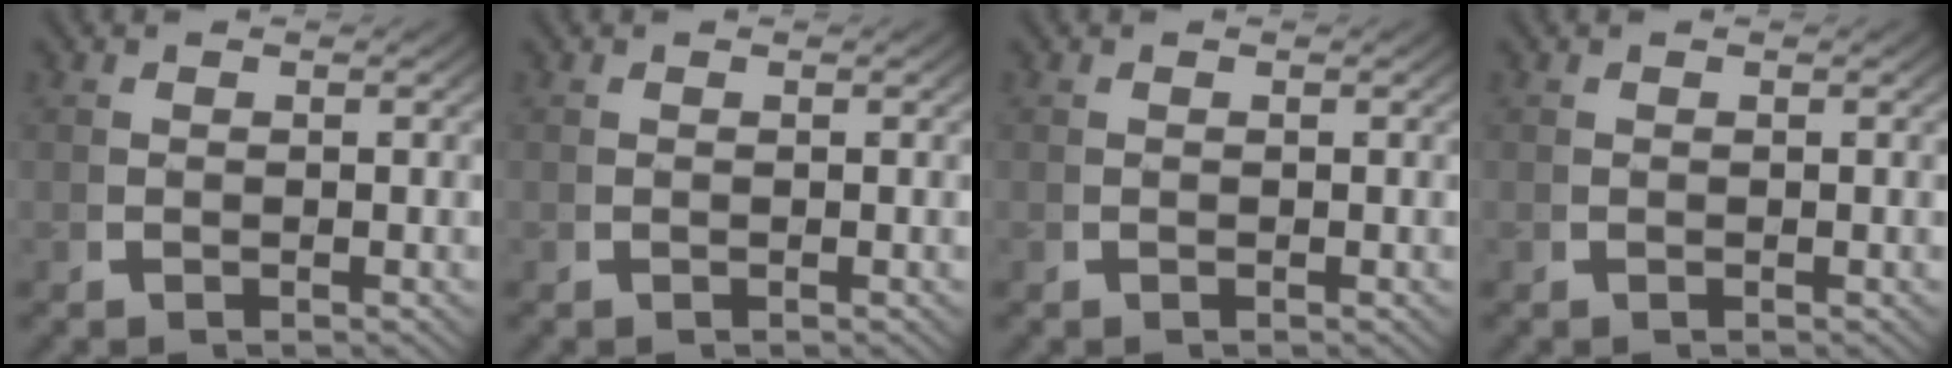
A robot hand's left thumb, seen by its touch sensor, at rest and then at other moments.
{"total": 0.0}
{"total": 0.0}
{"total": 0.0}